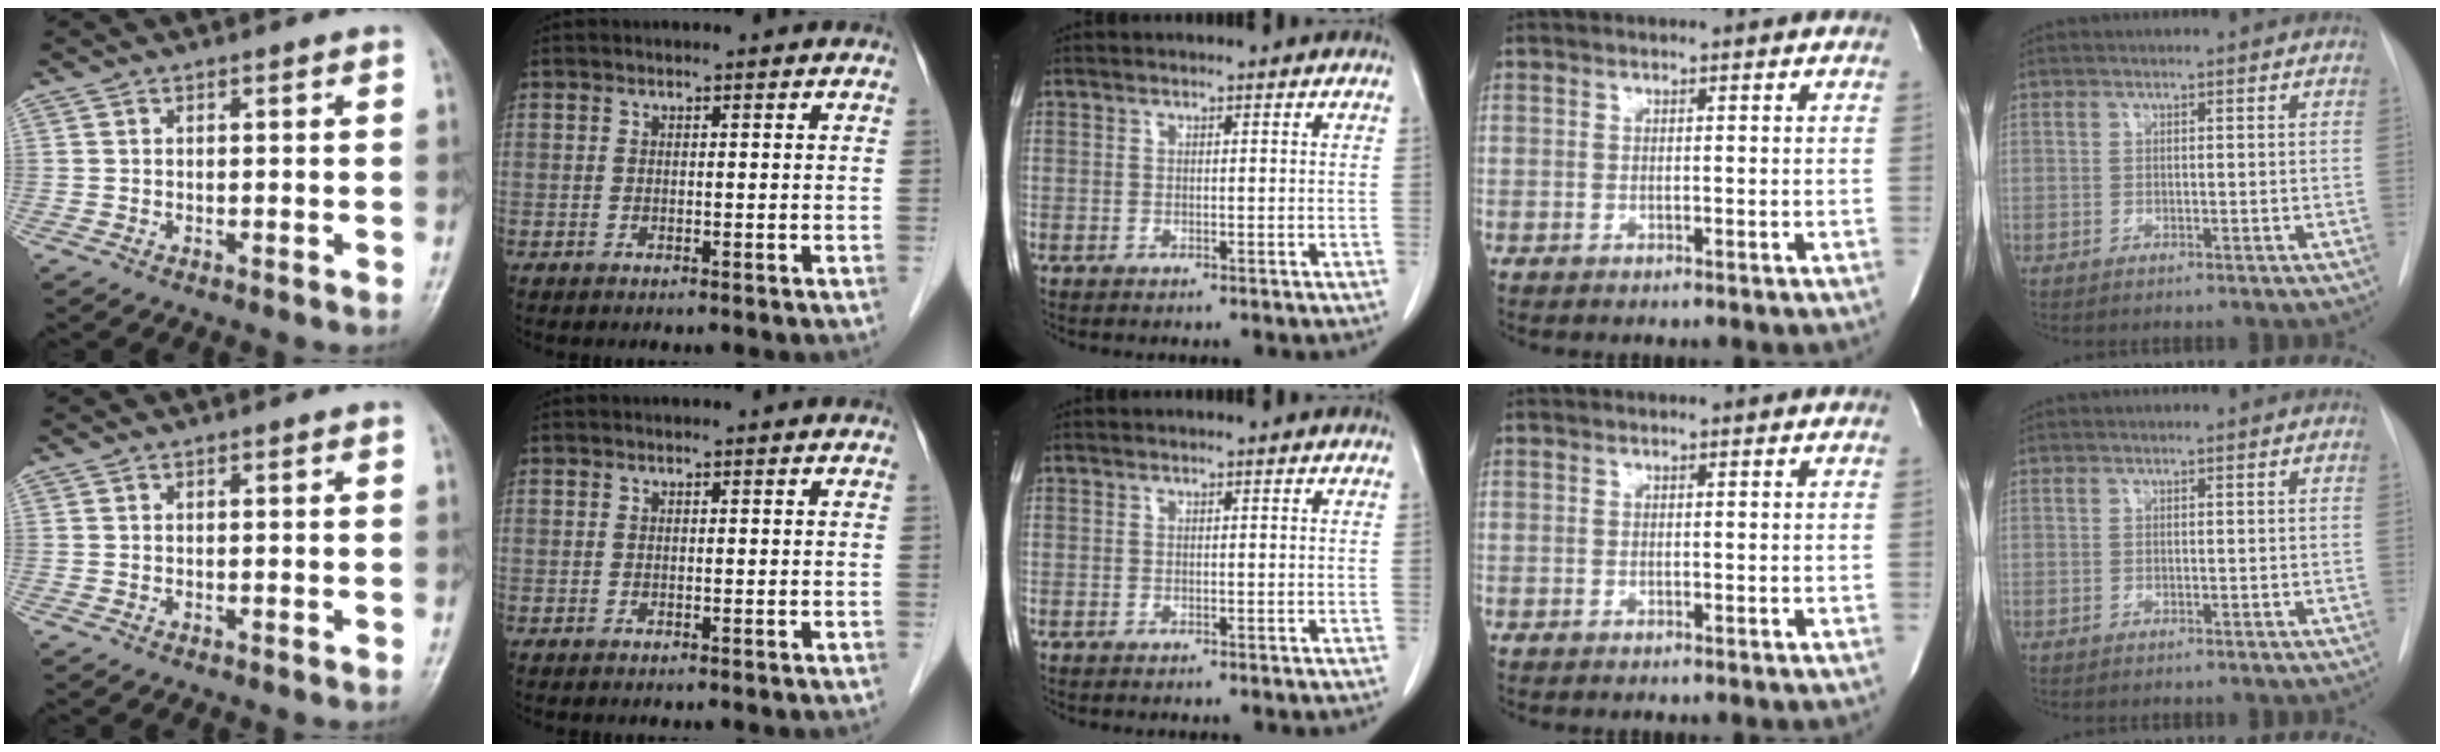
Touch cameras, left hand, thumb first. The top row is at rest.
{}